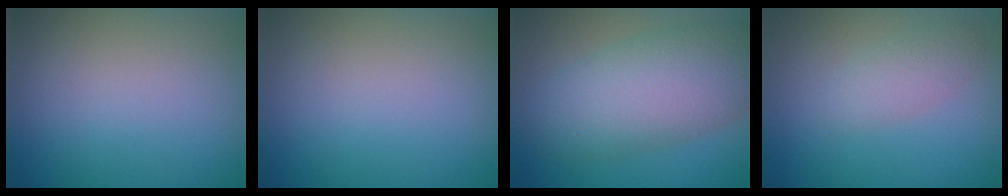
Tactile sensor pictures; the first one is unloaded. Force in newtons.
{"total": 0.0}
{"total": 7.4, "press": 7.4, "slide": 0.3}
{"total": 3.0, "press": 3.0, "slide": 0.2}